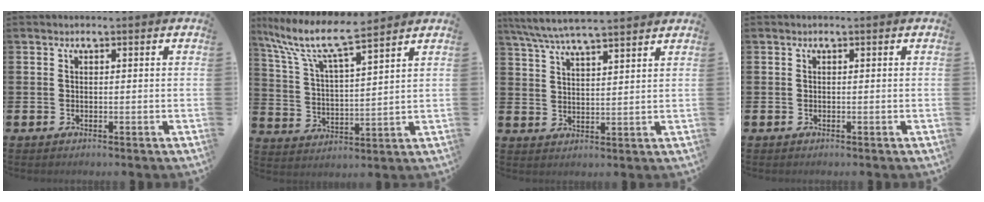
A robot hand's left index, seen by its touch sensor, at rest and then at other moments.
{"total": 9.1, "force": [8.1, 1.1, 4.0], "torque": [-0.113, -0.047, 0.139]}
{"total": 6.6, "force": [6.2, 0.4, 2.2], "torque": [-0.062, -0.026, 0.112]}
{"total": 0.0}